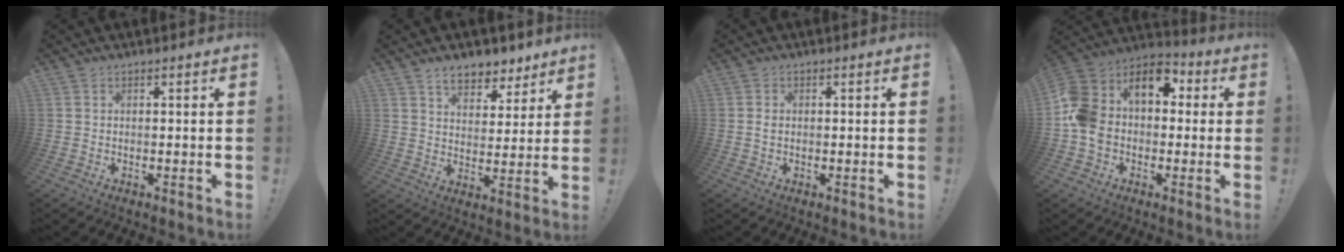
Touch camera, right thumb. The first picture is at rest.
{"total": 8.9, "force": [6.5, 5.0, 3.5], "torque": [-0.043, -0.044, 0.120]}
{"total": 1.0, "force": [0.2, 0.8, 0.7], "torque": [-0.014, 0.004, 0.002]}
{"total": 14.1, "force": [1.4, 10.9, 8.9], "torque": [-0.164, 0.009, 0.027]}